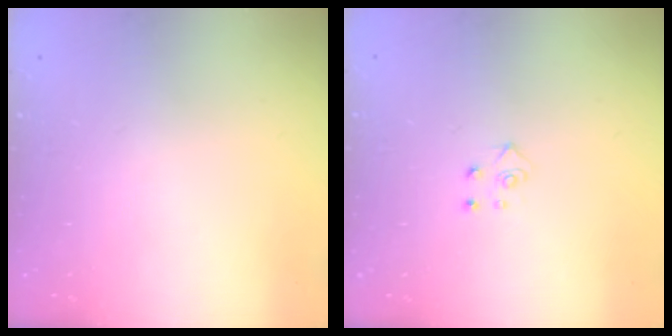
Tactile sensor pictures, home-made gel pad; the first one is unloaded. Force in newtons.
{"total": 3.9, "press": 3.9, "slide": 0.3}